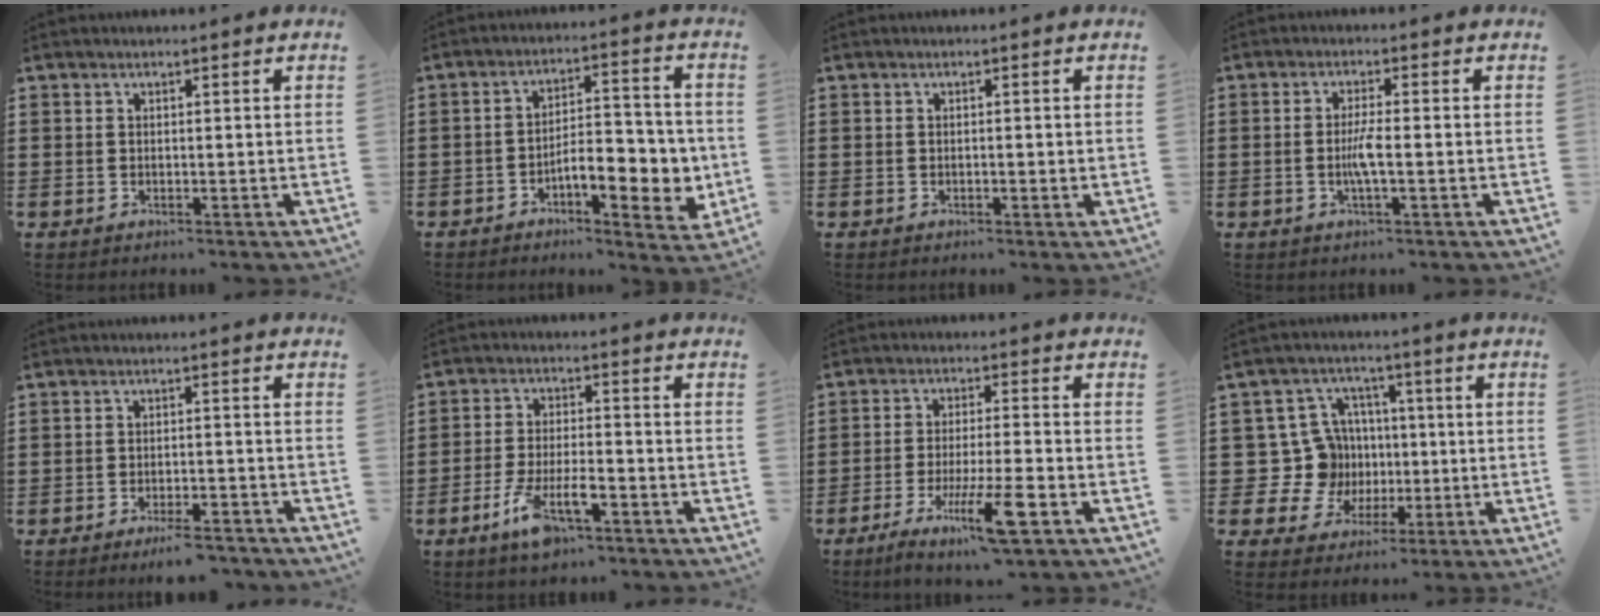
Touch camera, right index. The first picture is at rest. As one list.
[{"total": 8.5, "force": [-2.7, 3.5, 7.2], "torque": [-0.095, -0.007, -0.048]}, {"total": 0.7, "force": [-0.2, 0.2, 0.6], "torque": [-0.012, -0.003, -0.003]}, {"total": 3.5, "force": [-0.9, 0.3, 3.4], "torque": [-0.075, -0.008, -0.021]}, {"total": 3.6, "force": [-3.2, 0.2, 1.8], "torque": [-0.031, -0.002, -0.059]}, {"total": 7.3, "force": [-4.1, 2.2, 5.6], "torque": [-0.115, -0.003, -0.075]}, {"total": 9.5, "force": [-4.8, 0.4, 8.2], "torque": [-0.156, -0.013, -0.087]}, {"total": 10.8, "force": [0.2, 10.3, 3.5], "torque": [-0.119, 0.003, 0.015]}]